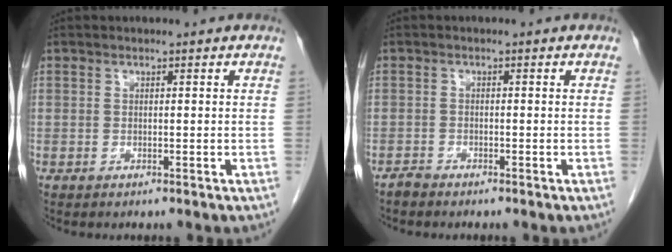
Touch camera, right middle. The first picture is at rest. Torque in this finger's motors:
{"motor_torque": [0.13, -0.07, 0.02, 0.01]}